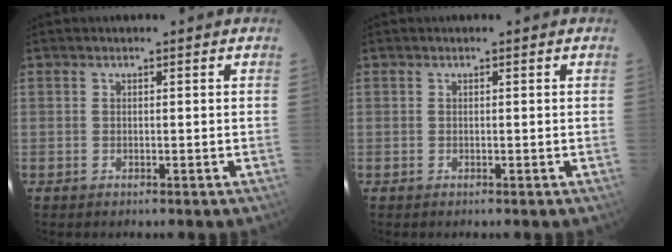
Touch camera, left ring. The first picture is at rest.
{"total": 0.0}